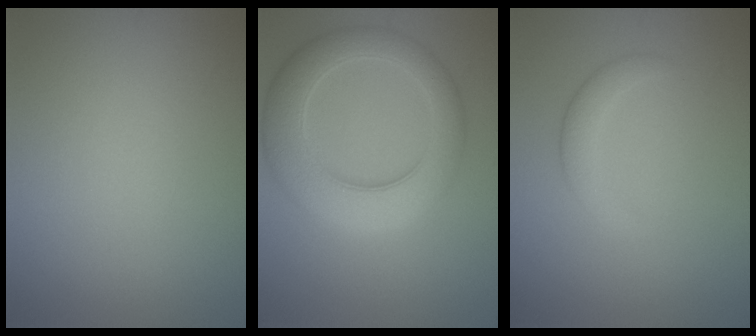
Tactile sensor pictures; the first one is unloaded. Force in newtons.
{"total": 7.3, "press": 7.2, "slide": 0.4}
{"total": 2.0, "press": 2.0, "slide": 0.1}